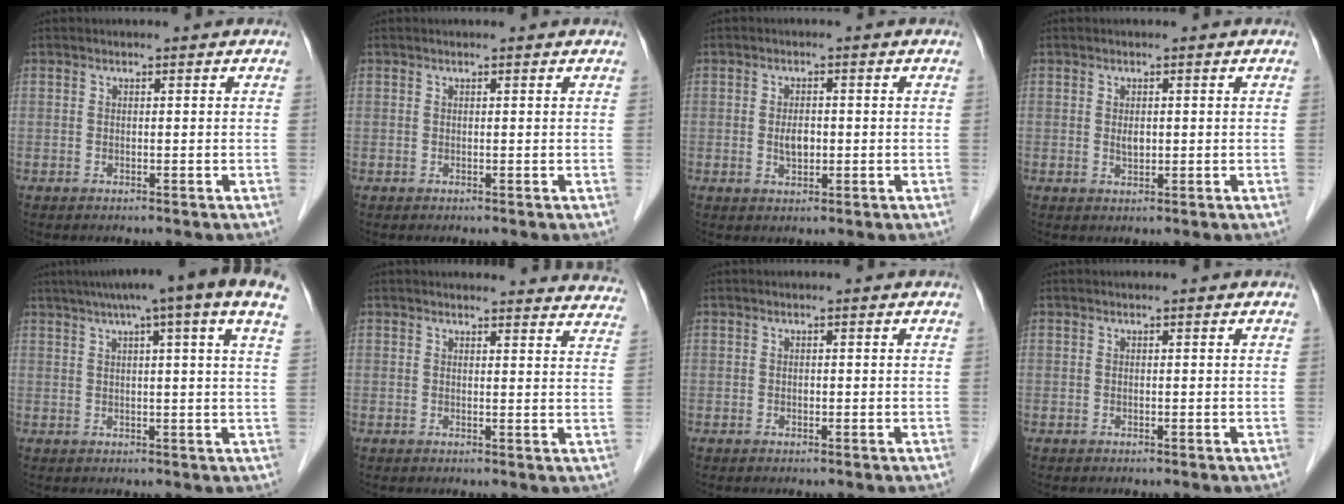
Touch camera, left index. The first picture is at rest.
{"total": 0.8, "force": [0.8, 0.1, 0.2], "torque": [-0.006, 0.007, 0.010]}
{"total": 2.6, "force": [-0.3, 1.3, 2.2], "torque": [-0.042, 0.000, -0.003]}
{"total": 1.4, "force": [0.1, 0.7, 1.2], "torque": [-0.021, -0.003, 0.005]}
{"total": 15.0, "force": [9.6, -0.1, 11.6], "torque": [-0.177, 0.048, 0.112]}
{"total": 15.2, "force": [14.8, 2.6, 1.9], "torque": [0.014, -0.045, 0.136]}
{"total": 0.0}
{"total": 0.0}